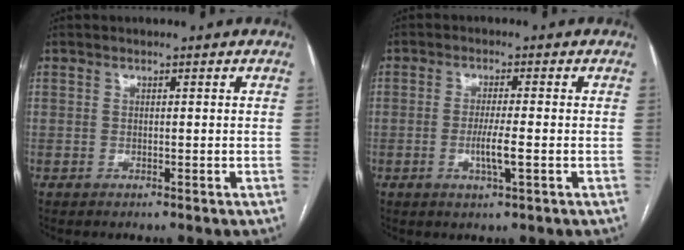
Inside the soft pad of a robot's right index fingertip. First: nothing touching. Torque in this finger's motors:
{"motor_torque": [0.37, -0.22, 0.27, 0.07]}